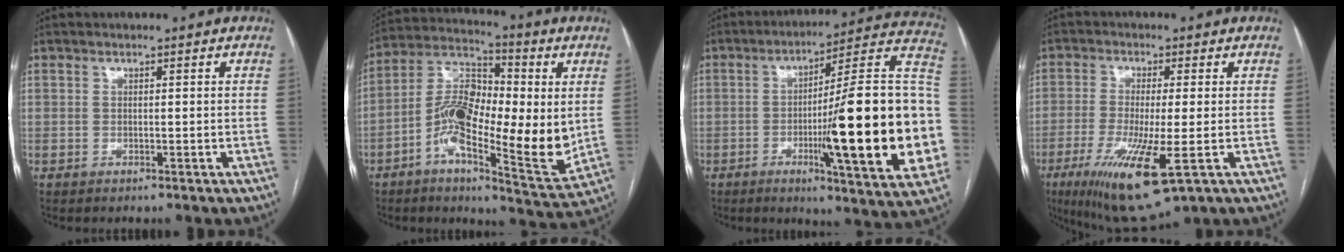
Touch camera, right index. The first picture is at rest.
{"total": 17.8, "force": [-1.1, 6.1, 16.7], "torque": [-0.301, 0.012, -0.026]}
{"total": 27.4, "force": [-4.2, 2.0, 27.0], "torque": [-0.303, 0.007, -0.066]}
{"total": 12.9, "force": [-5.0, 1.7, 11.7], "torque": [-0.223, -0.043, -0.079]}